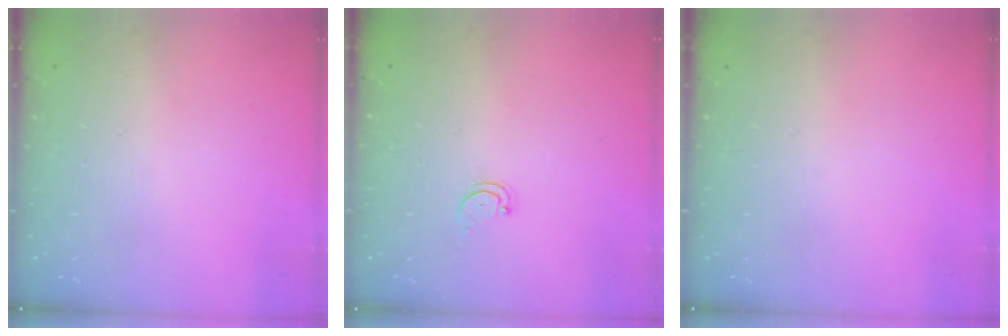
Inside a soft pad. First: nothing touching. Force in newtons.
{"total": 1.6, "press": 1.6, "slide": 0.4}
{"total": 0.0}